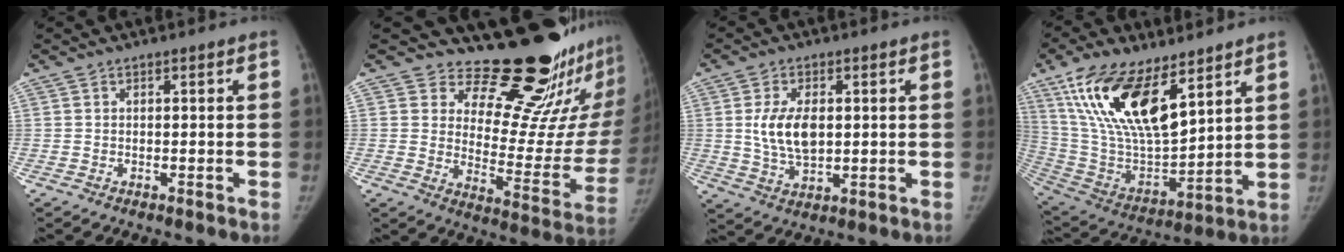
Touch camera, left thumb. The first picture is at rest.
{"total": 20.7, "force": [17.7, 6.2, 8.8], "torque": [-0.057, -0.167, 0.230]}
{"total": 8.8, "force": [1.0, 4.9, 7.2], "torque": [-0.128, -0.007, 0.027]}
{"total": 21.6, "force": [11.9, 8.9, 15.6], "torque": [-0.280, -0.055, 0.237]}